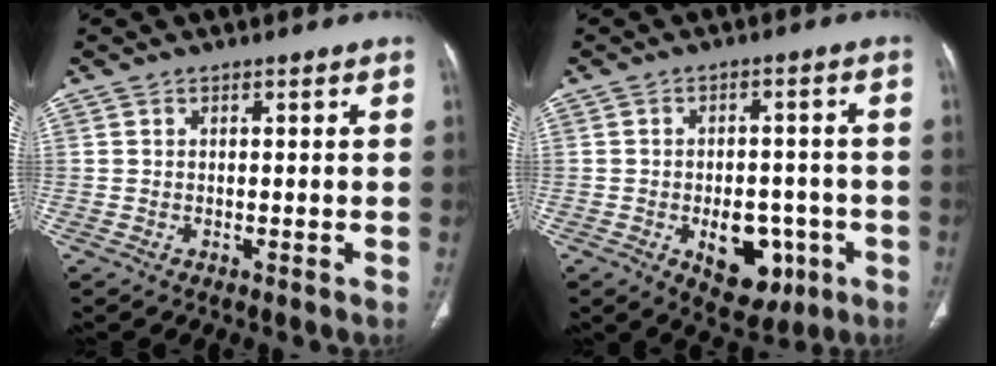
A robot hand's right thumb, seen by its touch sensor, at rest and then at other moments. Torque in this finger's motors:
{"motor_torque": [2.21, 1.15, 1.05, -0.60, 0.31]}